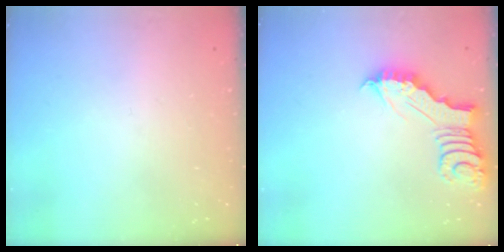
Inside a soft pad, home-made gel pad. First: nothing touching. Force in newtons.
{"total": 5.1, "press": 5.1, "slide": 0.2}